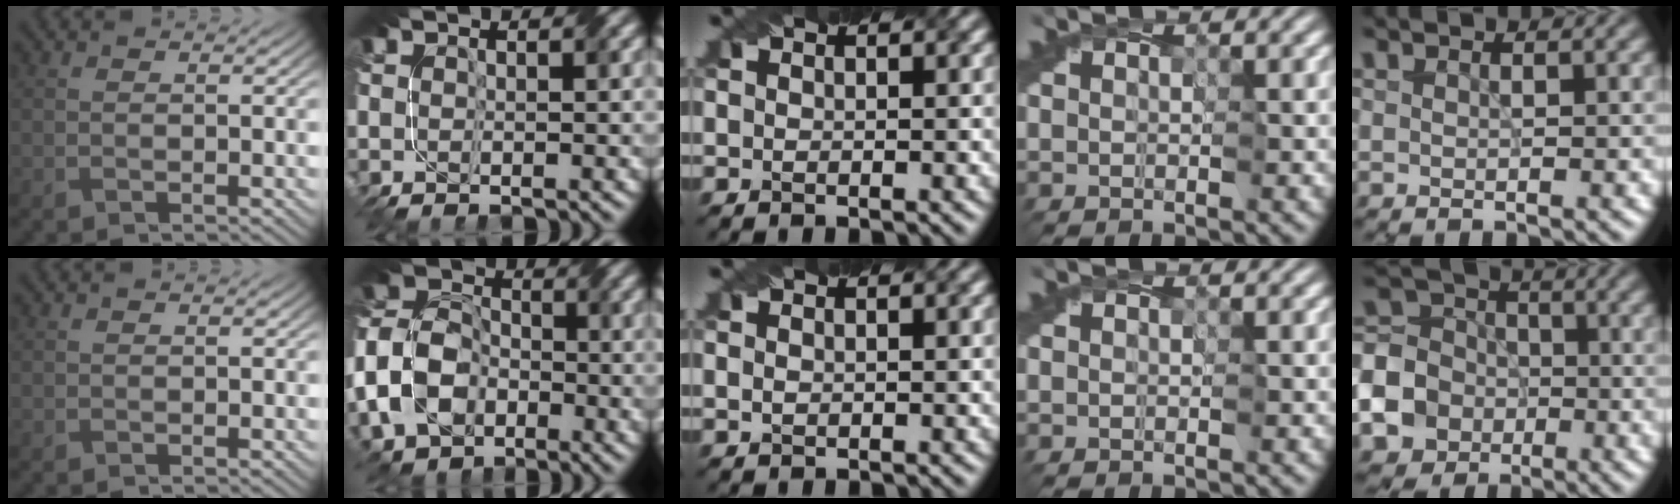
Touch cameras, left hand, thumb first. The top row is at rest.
{"index": {"total": 6.6, "force": [-2.5, 5.3, 2.9], "torque": [-0.064, 0.008, -0.060]}, "middle": {"total": 0.8, "force": [0.1, 0.6, 0.5], "torque": [-0.012, -0.001, 0.004]}, "little": {"total": 11.1, "force": [-4.2, 9.8, 3.2], "torque": [-0.092, -0.030, -0.095]}}